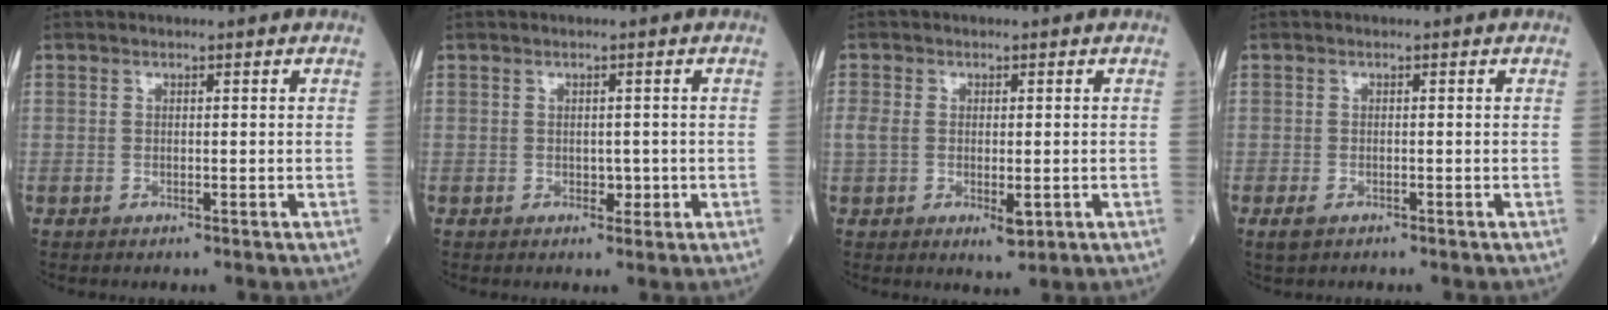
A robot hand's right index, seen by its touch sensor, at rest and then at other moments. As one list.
[{"total": 1.6, "force": [-0.2, 1.1, 1.1], "torque": [-0.009, 0.002, 0.000]}, {"total": 4.8, "force": [-0.8, 2.4, 4.1], "torque": [-0.083, -0.004, -0.005]}, {"total": 1.5, "force": [-0.9, 0.7, 0.9], "torque": [-0.026, -0.002, -0.014]}]